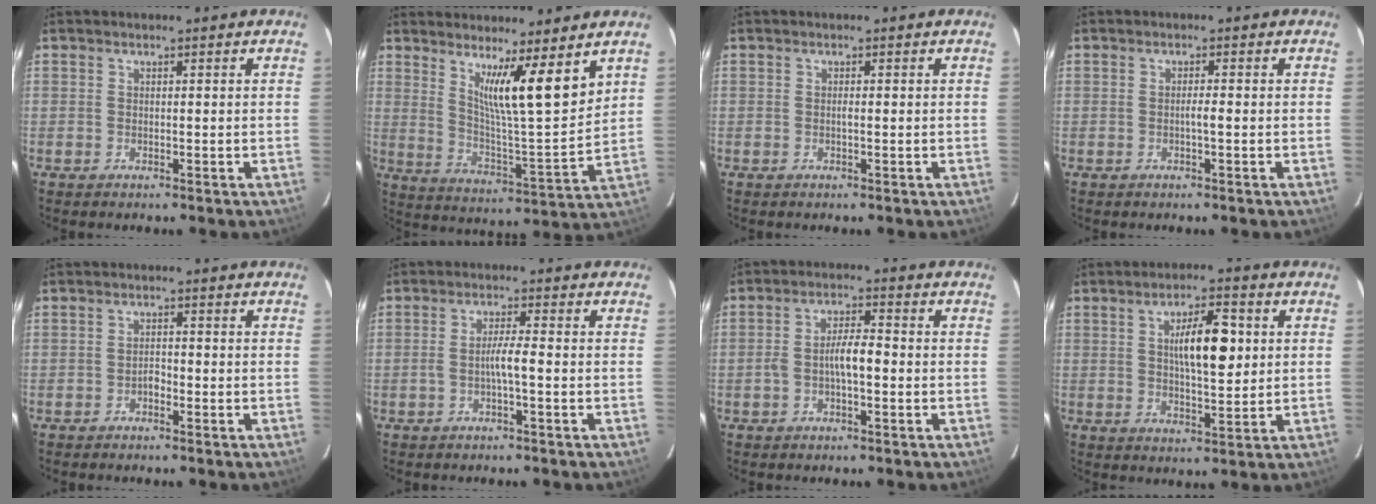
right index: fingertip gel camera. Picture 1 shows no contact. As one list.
[{"total": 10.8, "force": [6.2, 0.2, 8.9], "torque": [-0.145, -0.022, 0.113]}, {"total": 0.6, "force": [-0.1, 0.1, 0.6], "torque": [-0.014, 0.001, -0.002]}, {"total": 1.3, "force": [-0.4, 0.0, 1.2], "torque": [-0.022, 0.001, -0.006]}, {"total": 1.6, "force": [-0.9, 0.7, 1.1], "torque": [-0.017, 0.005, -0.017]}, {"total": 3.4, "force": [-0.9, 0.1, 3.3], "torque": [-0.057, 0.006, -0.015]}, {"total": 5.2, "force": [-1.0, 1.5, 4.8], "torque": [-0.097, 0.016, -0.018]}, {"total": 8.9, "force": [1.7, 2.5, 8.4], "torque": [-0.140, 0.011, 0.030]}]